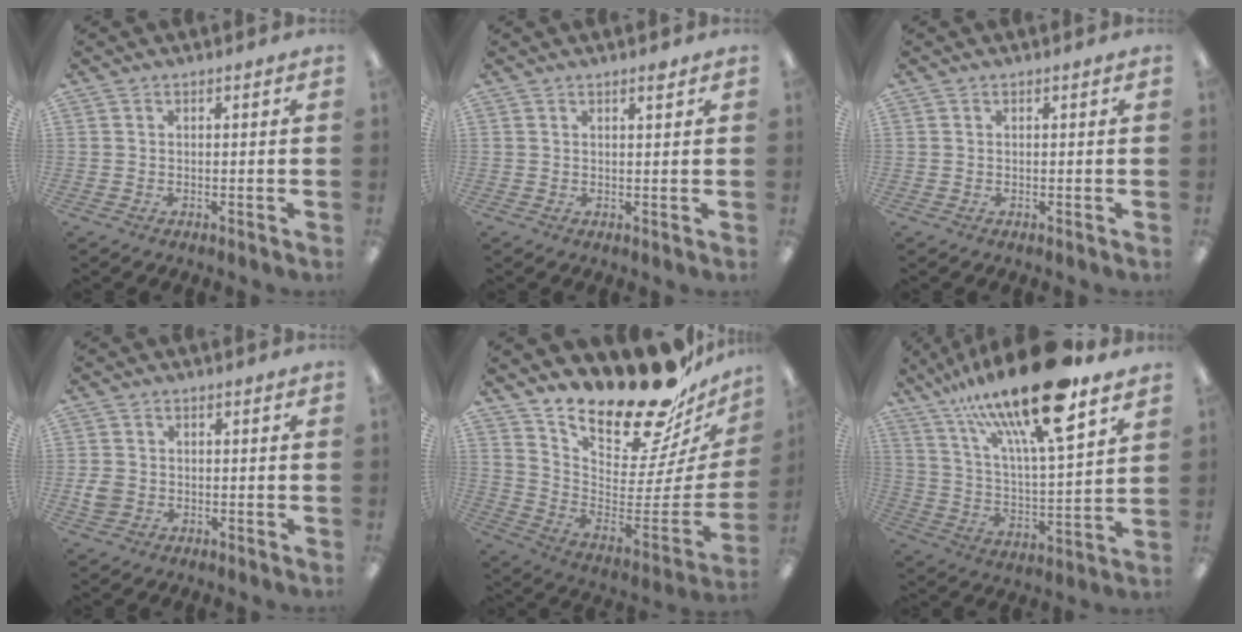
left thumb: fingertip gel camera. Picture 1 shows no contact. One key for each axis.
{"total": 1.7, "fx": 1.5, "fy": 0.2, "fz": 0.9, "tx": -0.011, "ty": -0.004, "tz": 0.024}
{"total": 0.0}
{"total": 3.4, "fx": -0.5, "fy": 3.0, "fz": 1.7, "tx": -0.027, "ty": 0.001, "tz": -0.011}
{"total": 21.8, "fx": 19.2, "fy": 5.9, "fz": 8.6, "tx": -0.117, "ty": -0.164, "tz": 0.331}
{"total": 23.7, "fx": 17.0, "fy": 5.6, "fz": 15.5, "tx": -0.270, "ty": -0.097, "tz": 0.279}